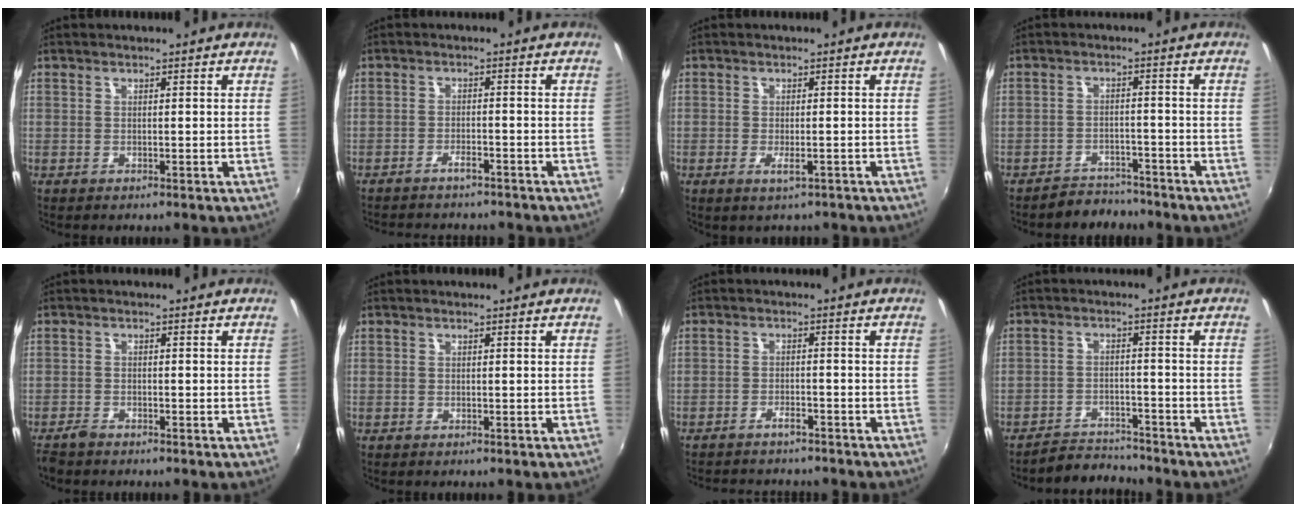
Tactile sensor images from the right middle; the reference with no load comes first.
{"total": 6.4, "force": [-5.7, 1.7, 2.3], "torque": [-0.060, -0.006, -0.083]}
{"total": 2.4, "force": [-1.4, 0.8, 1.8], "torque": [-0.032, -0.004, -0.020]}
{"total": 5.5, "force": [-5.1, 2.1, 0.3], "torque": [-0.018, 0.012, -0.074]}
{"total": 2.2, "force": [-2.0, 0.6, 0.6], "torque": [-0.022, -0.006, -0.043]}
{"total": 0.0}
{"total": 6.9, "force": [-6.2, 1.9, 2.3], "torque": [-0.063, -0.007, -0.089]}
{"total": 5.7, "force": [-5.6, 1.0, -0.1], "torque": [-0.019, 0.011, -0.093]}